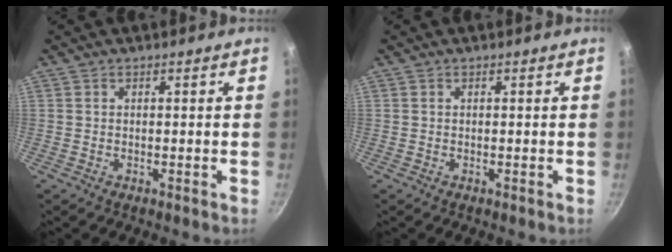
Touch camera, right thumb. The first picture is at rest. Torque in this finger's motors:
{"motor_torque": [0.13, 0.18, 0.03, 0.00, 0.03]}